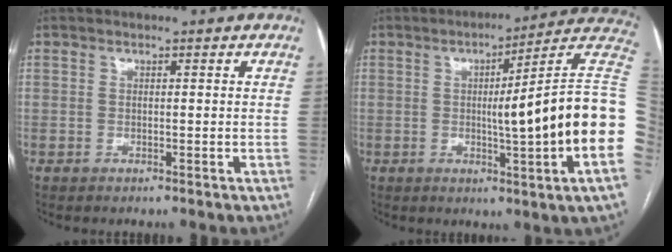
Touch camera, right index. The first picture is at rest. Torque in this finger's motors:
{"motor_torque": [2.14, 0.00, 1.05, 0.21]}